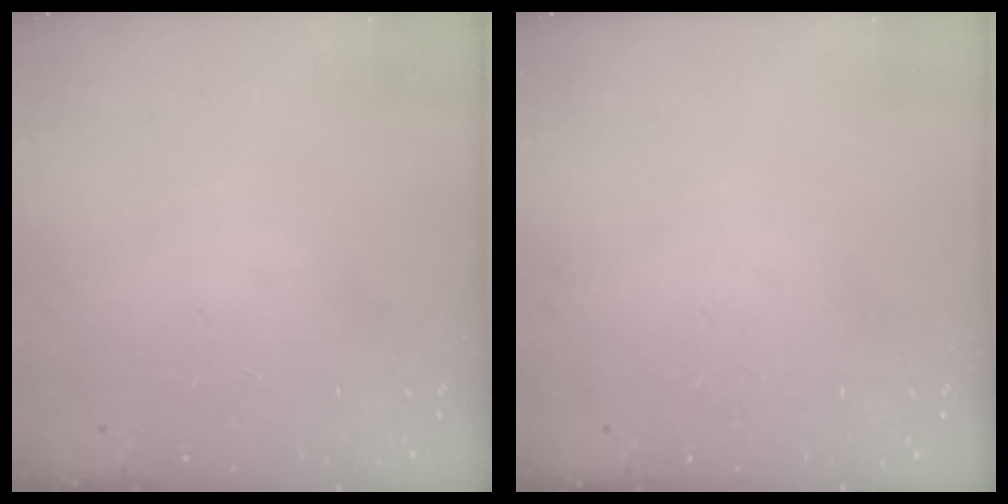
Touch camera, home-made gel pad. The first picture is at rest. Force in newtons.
{"total": 0.0}